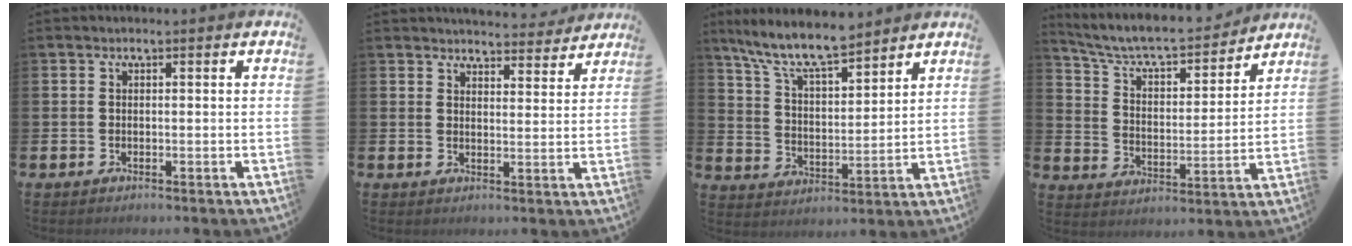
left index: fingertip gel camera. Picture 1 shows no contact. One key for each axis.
{"total": 4.6, "fx": 4.5, "fy": 0.6, "fz": 0.1, "tx": -0.007, "ty": -0.030, "tz": 0.082}
{"total": 9.5, "fx": 8.6, "fy": 1.6, "fz": 3.8, "tx": -0.108, "ty": -0.042, "tz": 0.156}
{"total": 7.6, "fx": 7.0, "fy": 1.5, "fz": 2.6, "tx": -0.089, "ty": -0.049, "tz": 0.119}